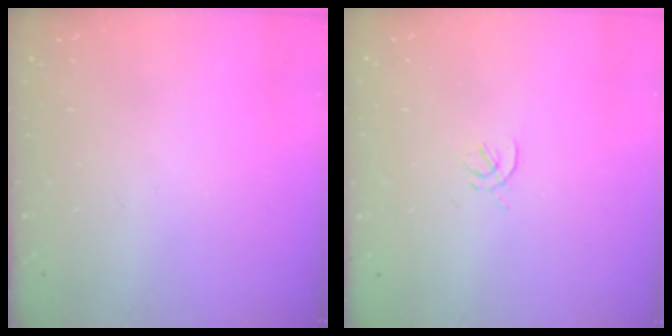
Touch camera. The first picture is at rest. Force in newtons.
{"total": 1.6, "press": 1.5, "slide": 0.6}